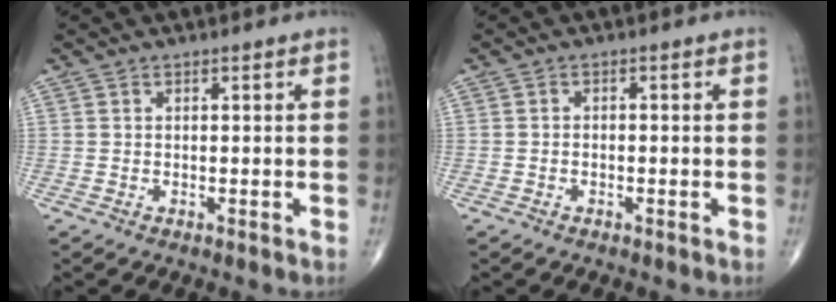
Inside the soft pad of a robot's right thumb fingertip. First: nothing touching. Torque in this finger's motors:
{"motor_torque": [-0.35, -0.37, -0.03, 0.08, -0.01]}